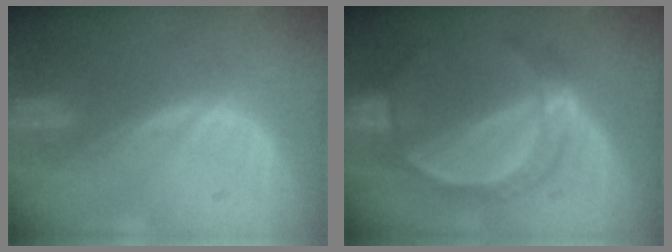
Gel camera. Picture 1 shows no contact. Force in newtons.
{"total": 7.2, "press": 6.4, "slide": 3.3}